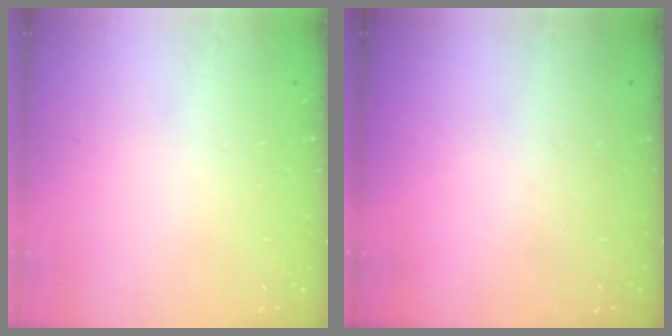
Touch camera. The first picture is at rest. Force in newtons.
{"total": 0.0}